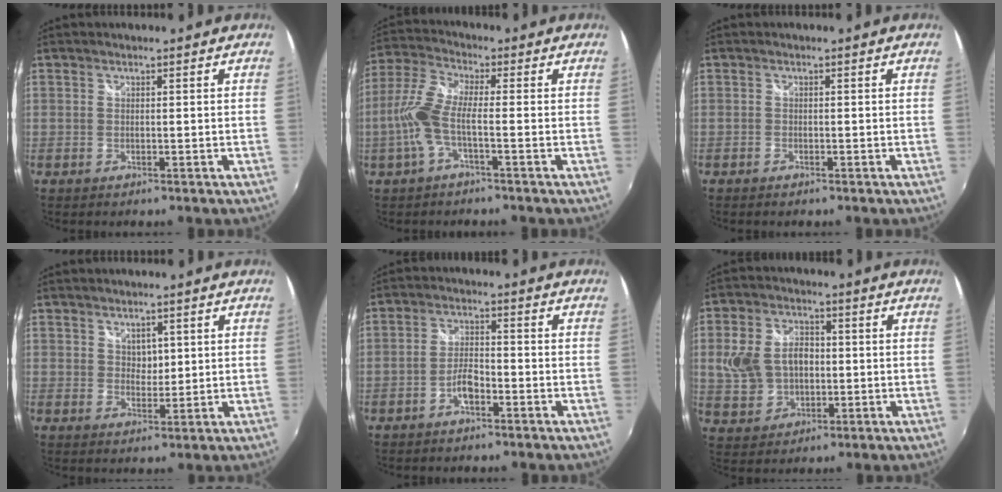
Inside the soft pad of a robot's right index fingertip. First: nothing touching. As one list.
[{"total": 7.9, "force": [-2.2, 1.3, 7.5], "torque": [-0.177, 0.005, -0.044]}, {"total": 0.8, "force": [-0.7, 0.4, 0.3], "torque": [-0.008, -0.002, -0.013]}, {"total": 2.6, "force": [1.2, 1.9, 1.1], "torque": [-0.011, 0.001, 0.023]}, {"total": 3.8, "force": [-2.4, 1.3, 2.6], "torque": [-0.060, 0.007, -0.044]}, {"total": 10.4, "force": [0.3, 7.8, 6.8], "torque": [-0.150, 0.018, 0.016]}]